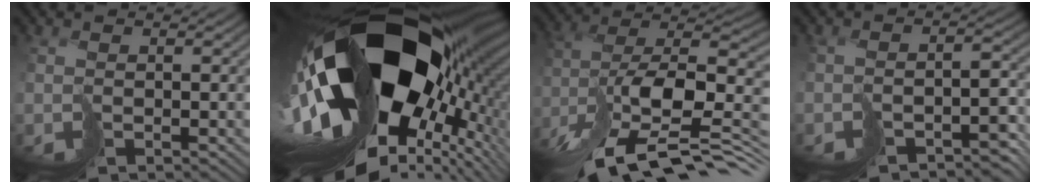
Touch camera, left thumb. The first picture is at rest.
{"total": 21.7, "force": [1.8, 12.9, 17.3], "torque": [-0.345, -0.078, 0.058]}
{"total": 14.8, "force": [-8.0, 6.1, 10.8], "torque": [-0.212, 0.006, -0.133]}
{"total": 5.5, "force": [-4.3, 2.4, 2.5], "torque": [-0.021, -0.012, -0.058]}